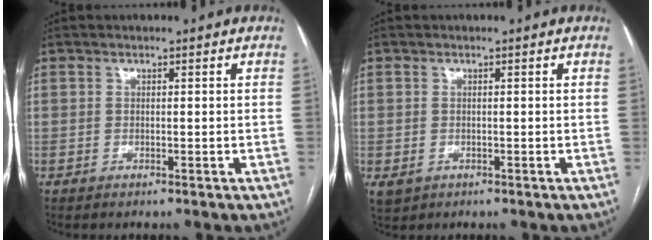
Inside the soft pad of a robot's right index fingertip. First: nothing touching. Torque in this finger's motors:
{"motor_torque": [0.08, -0.05, -0.04, -0.05]}